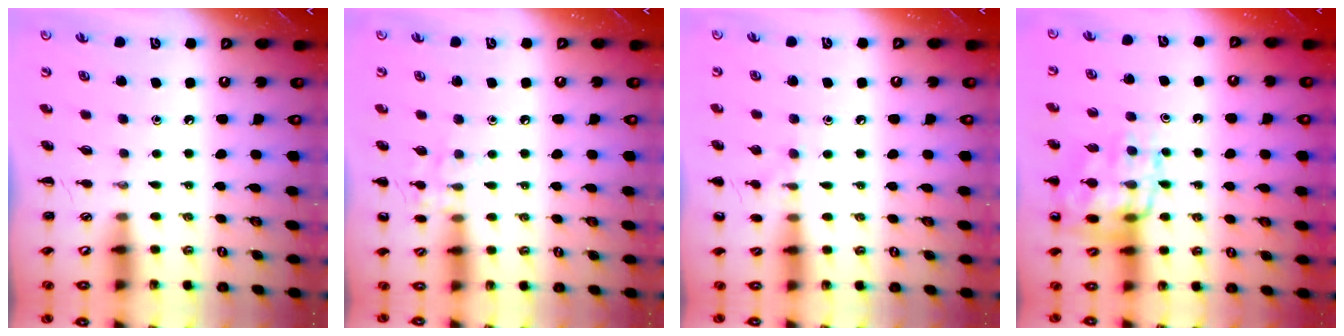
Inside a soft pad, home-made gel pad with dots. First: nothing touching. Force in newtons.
{"total": 8.1, "press": 7.9, "slide": 1.7}
{"total": 7.0, "press": 6.8, "slide": 1.8}
{"total": 15.6, "press": 15.5, "slide": 1.9}